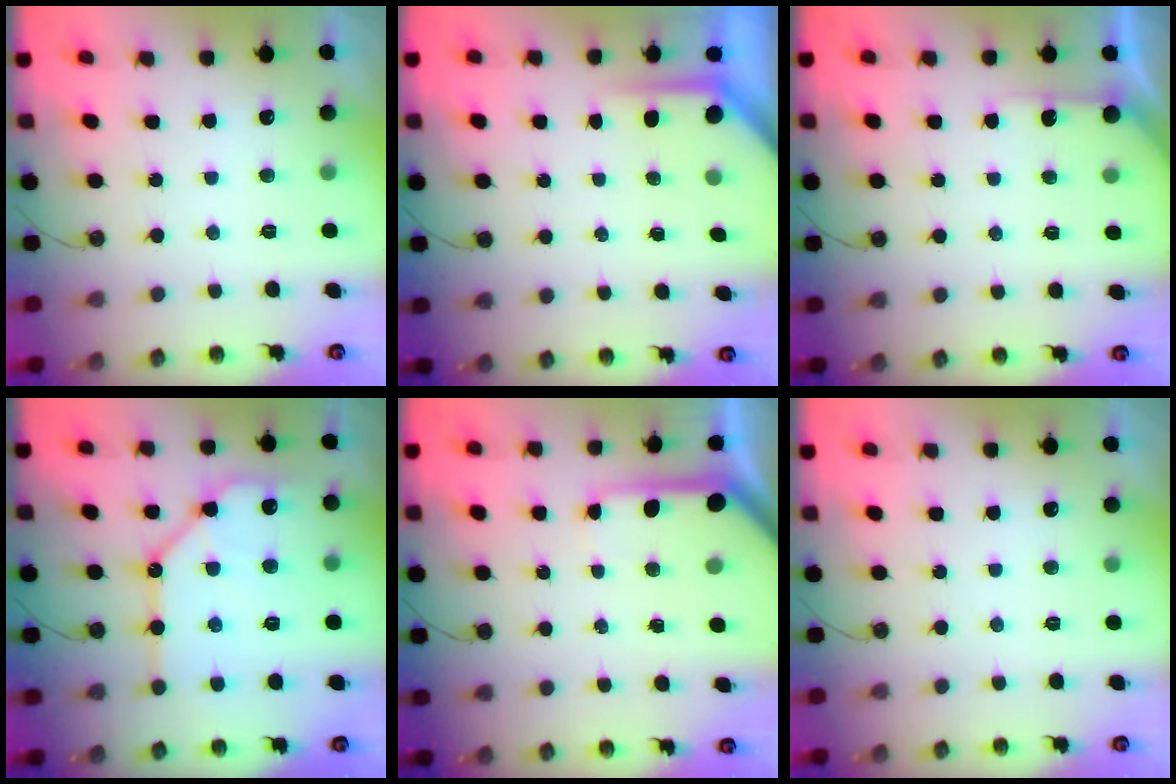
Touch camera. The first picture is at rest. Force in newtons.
{"total": 4.0, "press": 4.0, "slide": 0.2}
{"total": 4.5, "press": 4.4, "slide": 0.4}
{"total": 14.2, "press": 14.1, "slide": 1.8}
{"total": 7.5, "press": 7.5, "slide": 0.8}
{"total": 0.0}